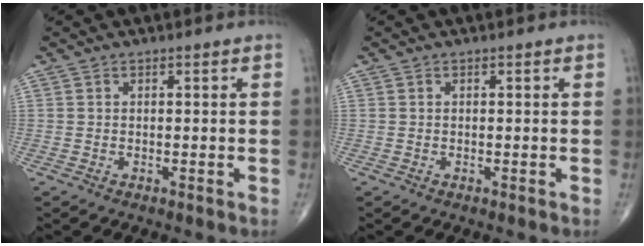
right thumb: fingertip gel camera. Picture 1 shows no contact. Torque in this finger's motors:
{"motor_torque": [-0.05, 0.07, -0.11, 0.07, 0.06]}